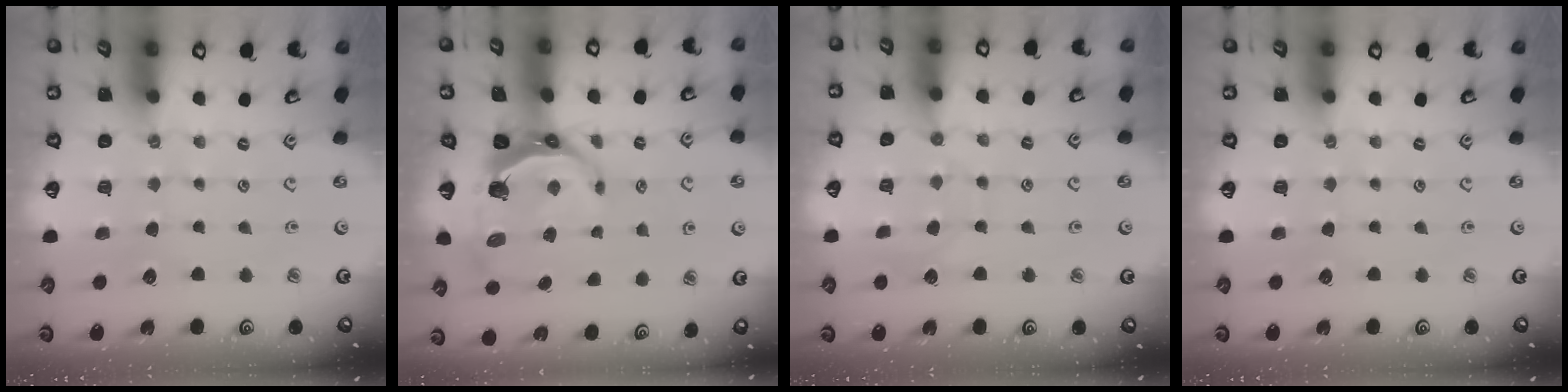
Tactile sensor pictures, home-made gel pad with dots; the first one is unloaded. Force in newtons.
{"total": 9.1, "press": 7.8, "slide": 4.7}
{"total": 3.8, "press": 3.8, "slide": 0.3}
{"total": 0.0}